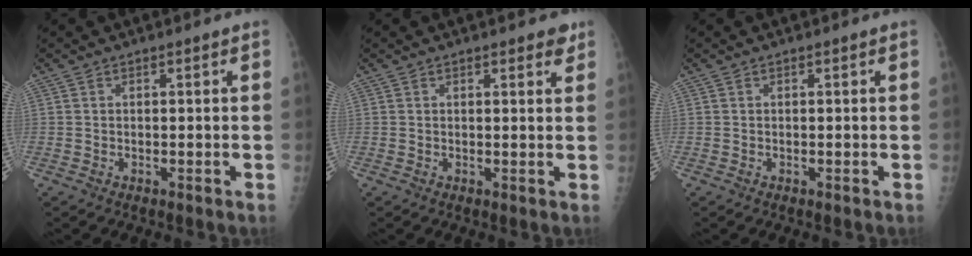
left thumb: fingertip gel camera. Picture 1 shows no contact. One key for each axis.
{"total": 2.7, "fx": 1.9, "fy": 0.9, "fz": 1.7, "tx": -0.009, "ty": -0.007, "tz": 0.021}
{"total": 0.0}